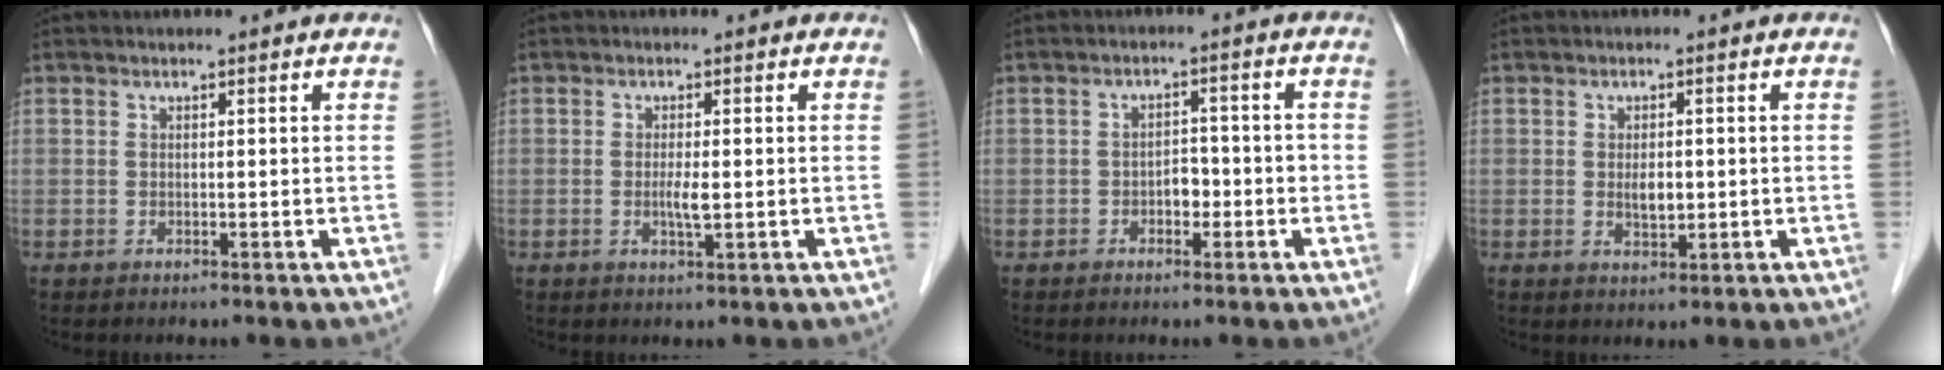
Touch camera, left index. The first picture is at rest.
{"total": 2.1, "force": [-0.4, 0.3, 2.0], "torque": [-0.042, -0.005, -0.006]}
{"total": 3.0, "force": [-1.4, 1.9, 1.9], "torque": [-0.024, 0.010, -0.022]}
{"total": 2.6, "force": [-0.3, 1.3, 2.3], "torque": [-0.041, -0.005, -0.002]}